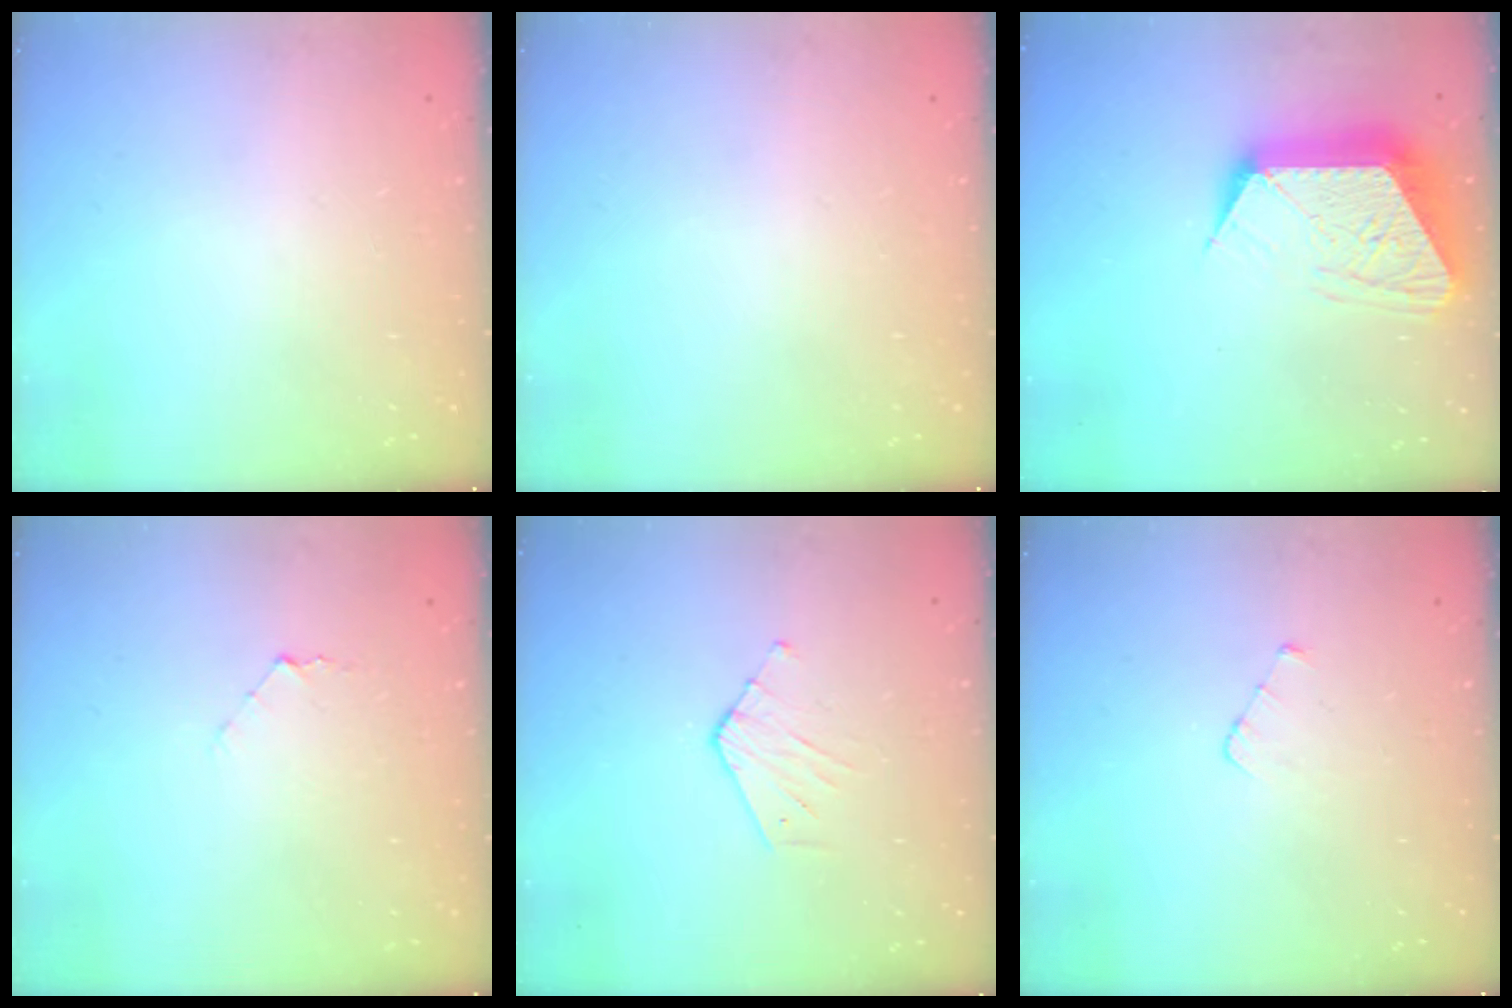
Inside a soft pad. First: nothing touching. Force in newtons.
{"total": 0.0}
{"total": 16.4, "press": 16.3, "slide": 1.1}
{"total": 3.8, "press": 3.8, "slide": 0.4}
{"total": 3.0, "press": 3.0, "slide": 0.3}
{"total": 2.9, "press": 2.9, "slide": 0.3}